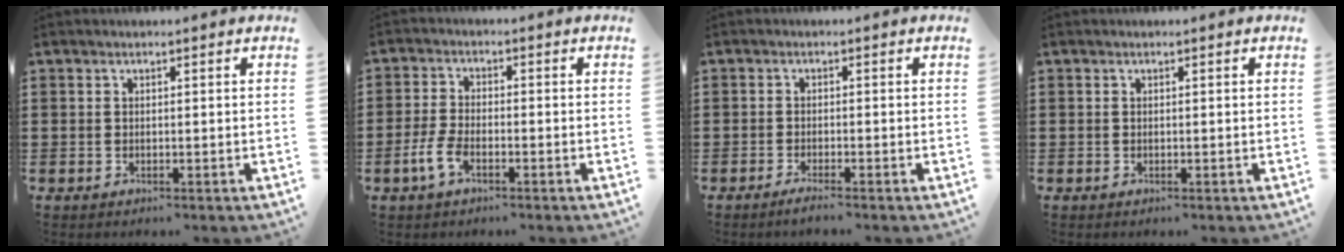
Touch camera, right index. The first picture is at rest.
{"total": 4.0, "force": [-2.1, 1.7, 3.0], "torque": [-0.070, 0.000, -0.044]}
{"total": 1.4, "force": [-1.2, -0.1, 0.6], "torque": [-0.011, -0.003, -0.023]}
{"total": 0.0}